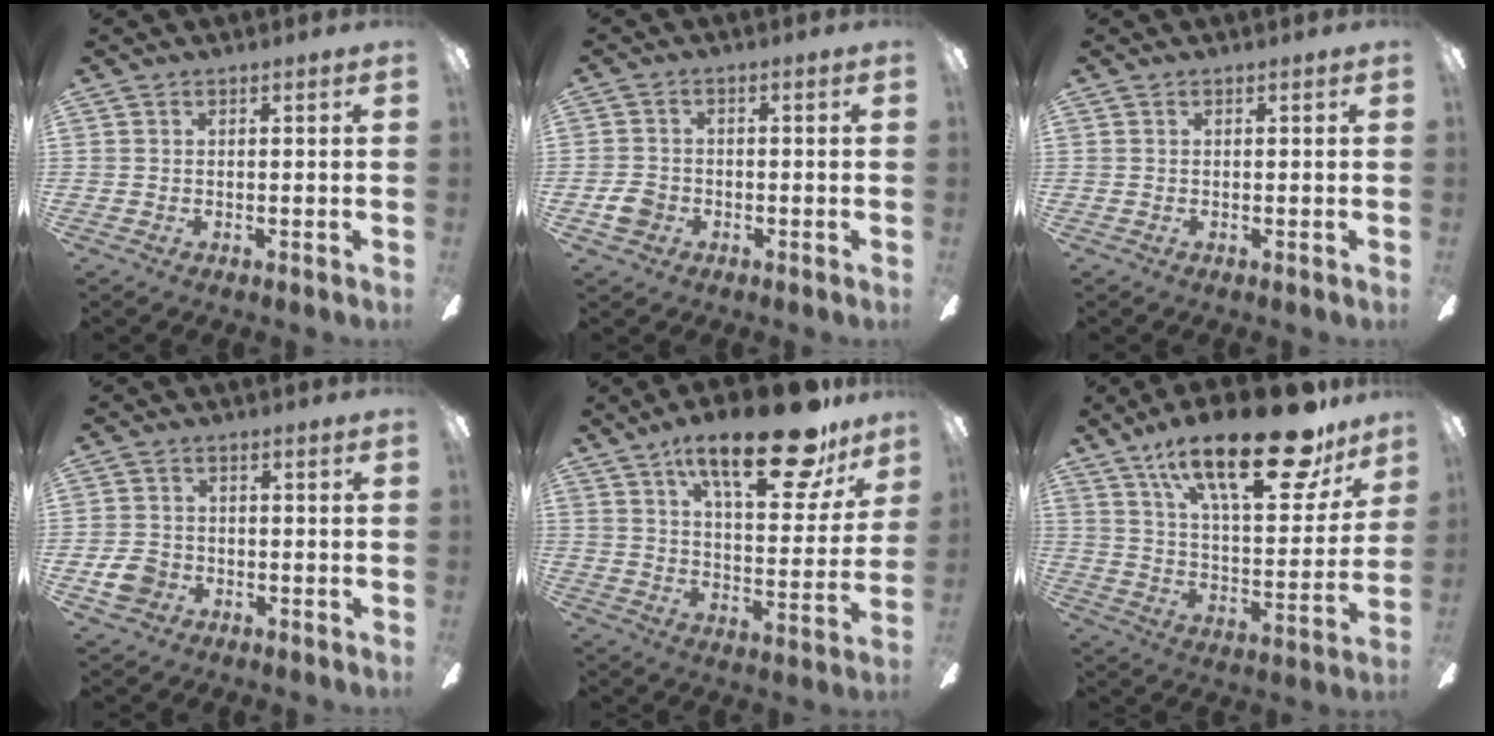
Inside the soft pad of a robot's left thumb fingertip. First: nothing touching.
{"total": 4.3, "force": [-1.6, 3.4, 1.9], "torque": [-0.043, 0.007, -0.030]}
{"total": 0.0}
{"total": 5.4, "force": [-2.1, 4.4, 2.5], "torque": [-0.050, 0.009, -0.041]}
{"total": 23.5, "force": [15.5, 7.5, 16.0], "torque": [-0.240, -0.086, 0.246]}
{"total": 27.6, "force": [18.2, 9.1, 18.6], "torque": [-0.285, -0.109, 0.295]}